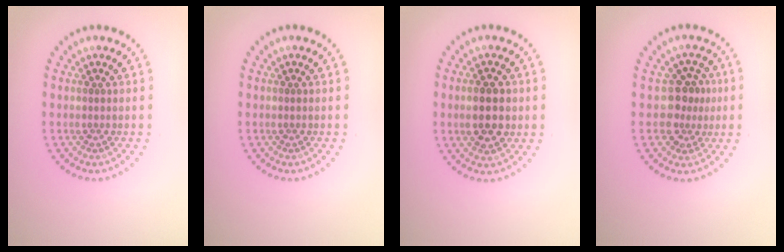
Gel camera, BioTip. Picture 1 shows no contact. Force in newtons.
{"total": 0.0}
{"total": 4.5, "press": 4.5, "slide": 0.1}
{"total": 3.0, "press": 2.6, "slide": 1.5}